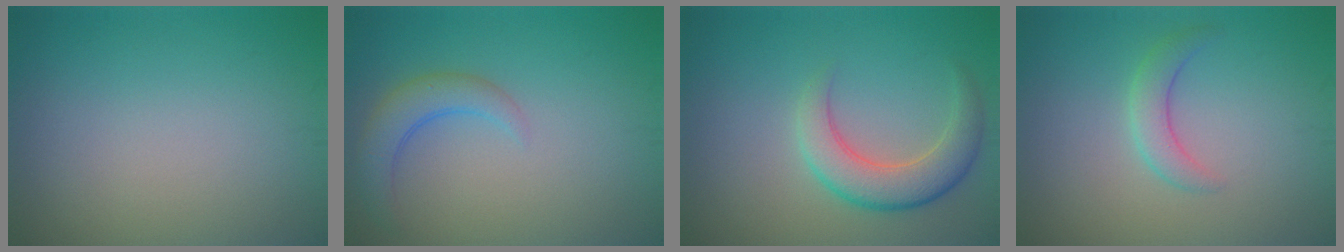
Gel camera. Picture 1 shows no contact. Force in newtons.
{"total": 2.8, "press": 2.8, "slide": 0.4}
{"total": 4.4, "press": 4.4, "slide": 0.3}
{"total": 2.1, "press": 2.1, "slide": 0.1}